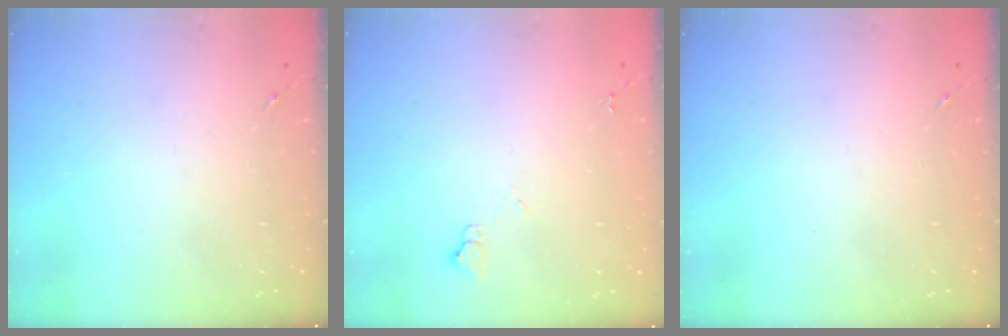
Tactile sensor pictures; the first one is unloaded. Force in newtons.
{"total": 3.6, "press": 3.6, "slide": 0.5}
{"total": 0.0}